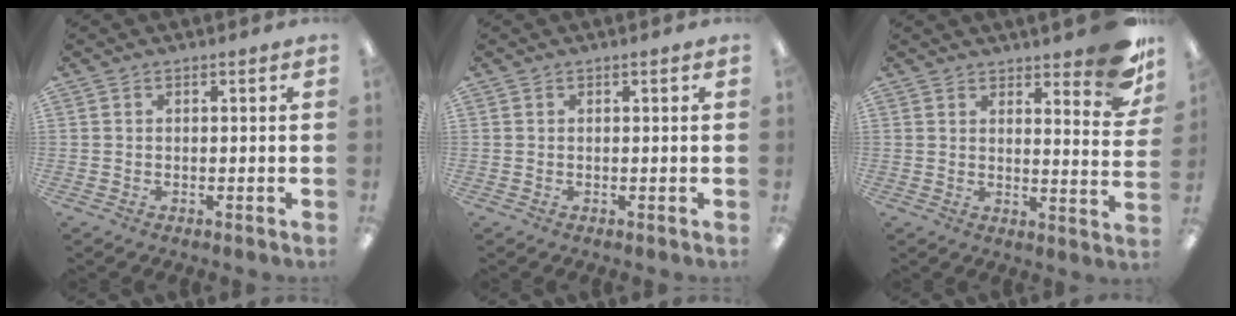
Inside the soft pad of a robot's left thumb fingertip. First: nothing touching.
{"total": 0.9, "force": [0.3, 0.1, 0.9], "torque": [-0.016, 0.001, 0.005]}
{"total": 10.2, "force": [7.7, 2.7, 6.2], "torque": [-0.066, -0.057, 0.129]}